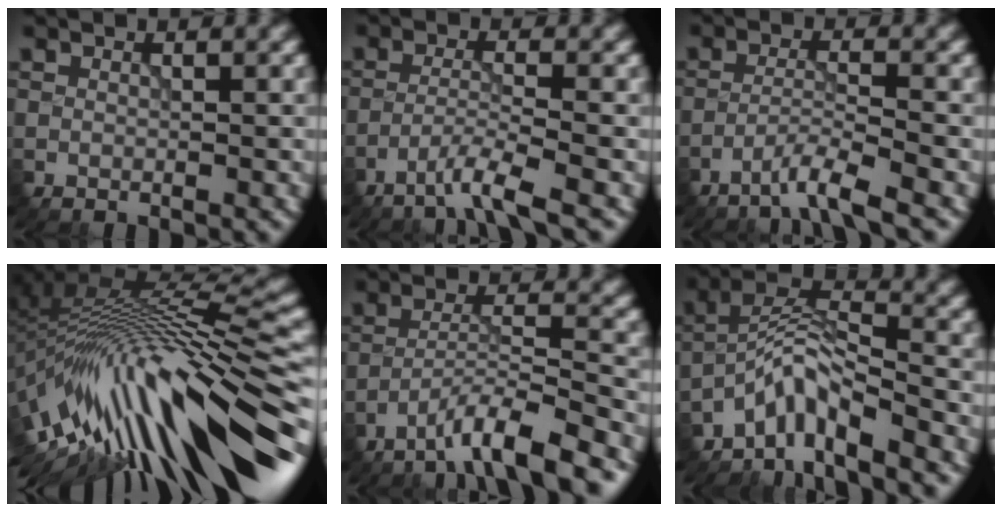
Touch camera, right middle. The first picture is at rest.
{"total": 3.5, "force": [-2.4, 0.0, 2.5], "torque": [-0.042, 0.003, -0.062]}
{"total": 3.4, "force": [-2.6, 0.0, 2.3], "torque": [-0.034, 0.006, -0.062]}
{"total": 15.8, "force": [-5.3, 4.7, 14.2], "torque": [-0.241, 0.016, -0.091]}
{"total": 7.0, "force": [-5.1, 0.8, 4.7], "torque": [-0.072, 0.007, -0.093]}
{"total": 5.1, "force": [-4.1, 1.1, 2.9], "torque": [-0.044, 0.009, -0.084]}